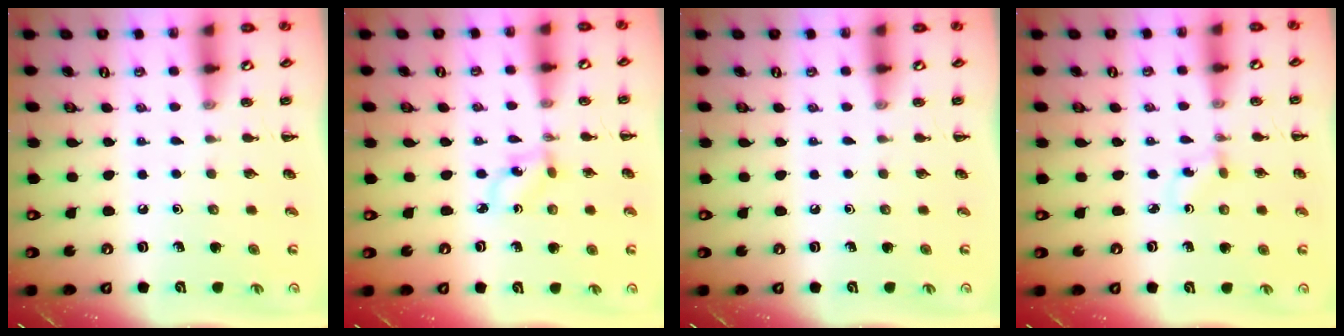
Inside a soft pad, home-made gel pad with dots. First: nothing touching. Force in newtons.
{"total": 1.5, "press": 1.4, "slide": 0.4}
{"total": 0.0}
{"total": 1.2, "press": 1.0, "slide": 0.7}